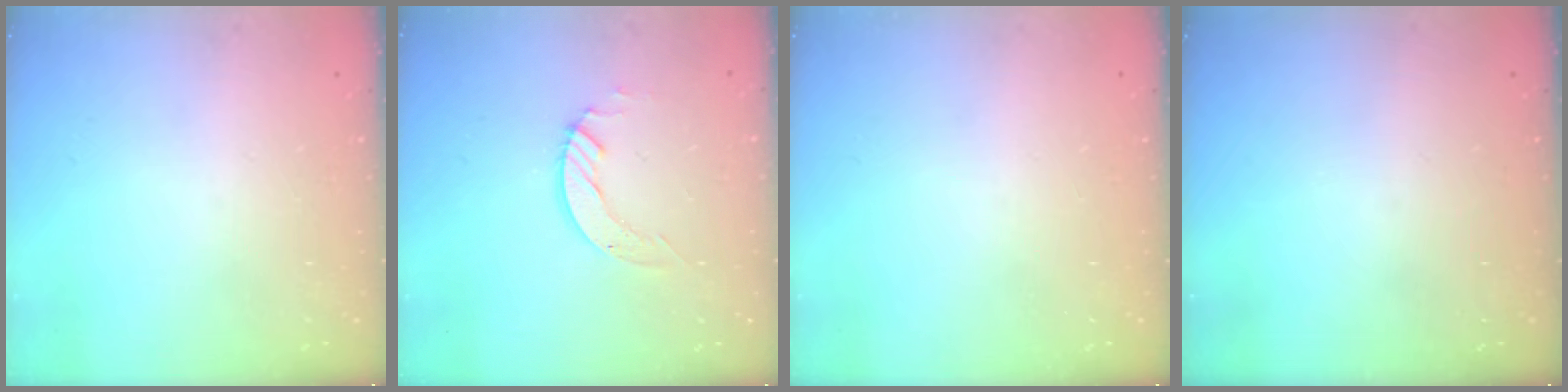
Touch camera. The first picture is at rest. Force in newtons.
{"total": 4.2, "press": 4.2, "slide": 0.2}
{"total": 0.0}
{"total": 0.0}